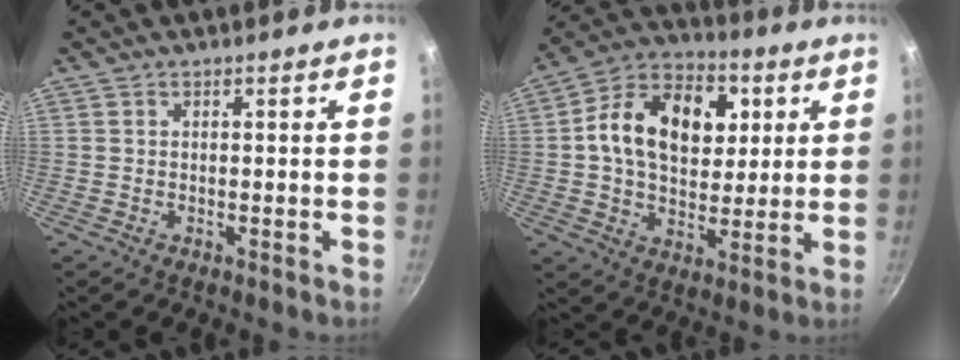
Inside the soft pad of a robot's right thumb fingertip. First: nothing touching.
{"total": 18.9, "force": [4.2, 13.2, 12.9], "torque": [-0.175, 0.010, 0.055]}